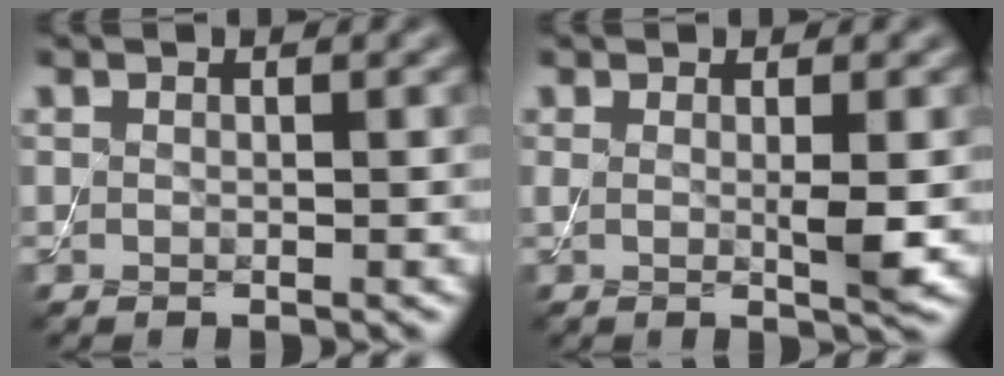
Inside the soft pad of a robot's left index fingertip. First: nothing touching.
{"total": 2.1, "force": [0.2, 0.2, 2.1], "torque": [-0.036, -0.007, 0.002]}